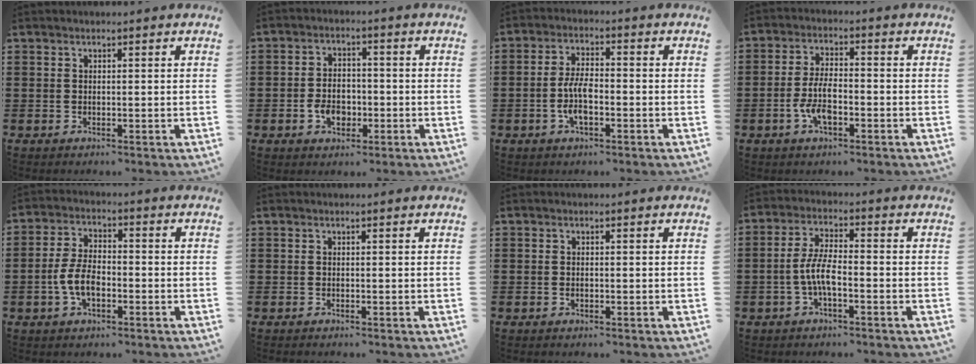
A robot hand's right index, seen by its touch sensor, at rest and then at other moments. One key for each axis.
{"total": 4.7, "fx": -1.6, "fy": 3.2, "fz": 3.0, "tx": -0.065, "ty": 0.006, "tz": -0.030}
{"total": 6.0, "fx": -1.7, "fy": 2.3, "fz": 5.2, "tx": -0.118, "ty": -0.001, "tz": -0.038}
{"total": 6.0, "fx": -2.0, "fy": 2.6, "fz": 5.0, "tx": -0.113, "ty": 0.000, "tz": -0.043}
{"total": 6.1, "fx": -1.9, "fy": 3.1, "fz": 4.9, "tx": -0.119, "ty": -0.002, "tz": -0.042}
{"total": 0.0}
{"total": 0.6, "fx": -0.2, "fy": 0.3, "fz": 0.4, "tx": -0.011, "ty": -0.002, "tz": -0.004}
{"total": 5.6, "fx": -1.8, "fy": 1.6, "fz": 5.0, "tx": -0.122, "ty": -0.007, "tz": -0.042}